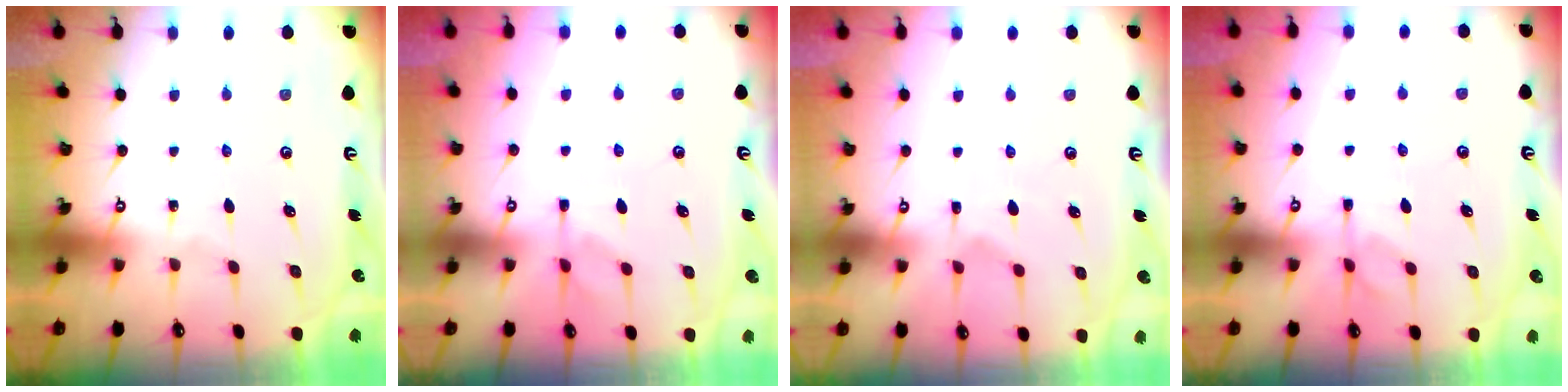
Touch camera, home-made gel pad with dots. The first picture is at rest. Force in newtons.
{"total": 4.1, "press": 3.9, "slide": 1.1}
{"total": 3.1, "press": 2.8, "slide": 1.4}
{"total": 2.3, "press": 1.9, "slide": 1.3}